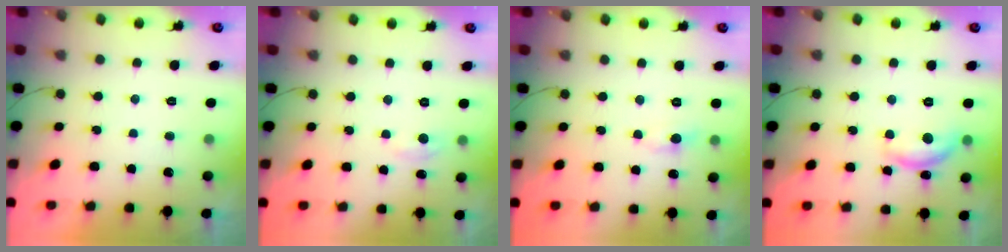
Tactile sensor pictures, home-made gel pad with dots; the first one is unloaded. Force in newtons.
{"total": 2.3, "press": 2.3, "slide": 0.3}
{"total": 5.1, "press": 5.0, "slide": 0.6}
{"total": 11.0, "press": 11.0, "slide": 0.6}